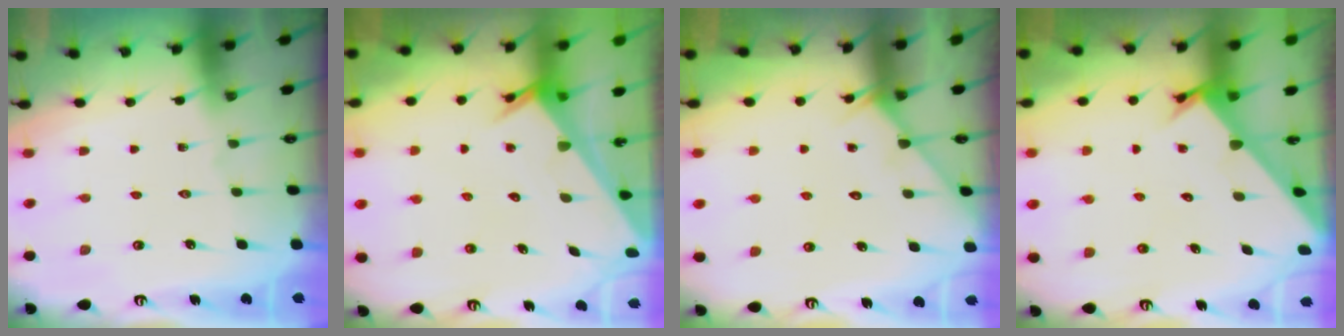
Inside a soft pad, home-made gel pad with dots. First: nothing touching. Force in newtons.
{"total": 3.3, "press": 3.3, "slide": 0.3}
{"total": 4.6, "press": 4.6, "slide": 0.5}
{"total": 2.1, "press": 2.1, "slide": 0.1}